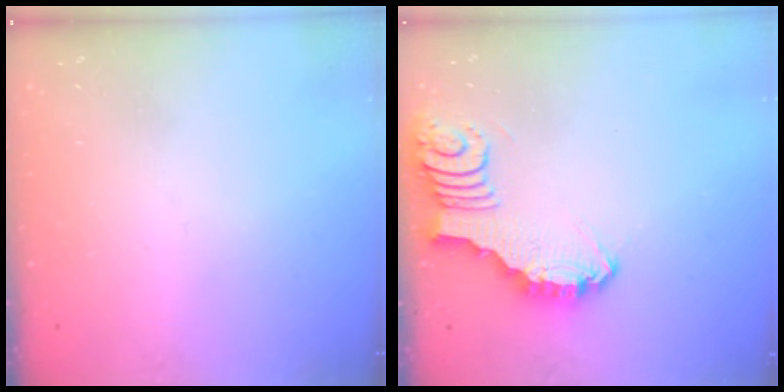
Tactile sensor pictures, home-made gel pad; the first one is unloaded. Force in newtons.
{"total": 3.8, "press": 3.8, "slide": 0.1}